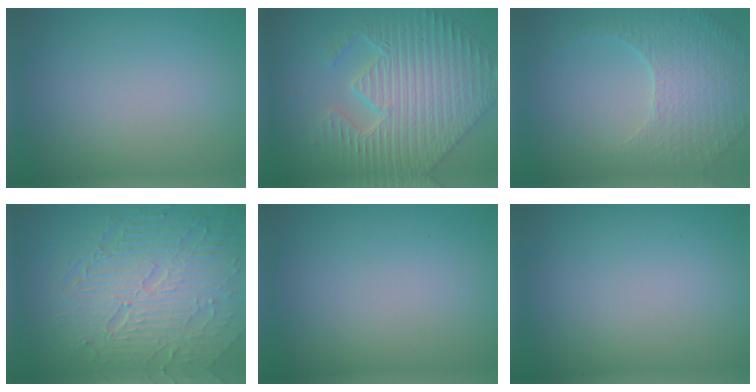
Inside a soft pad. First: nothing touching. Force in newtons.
{"total": 6.7, "press": 5.7, "slide": 3.6}
{"total": 5.2, "press": 3.6, "slide": 3.7}
{"total": 9.7, "press": 6.3, "slide": 7.4}
{"total": 0.0}
{"total": 0.0}